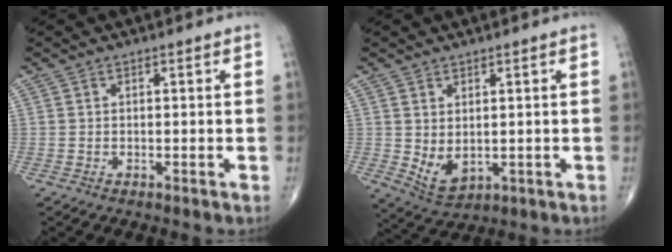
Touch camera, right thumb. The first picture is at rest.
{"total": 5.3, "force": [0.2, 3.3, 4.2], "torque": [-0.070, -0.010, 0.024]}